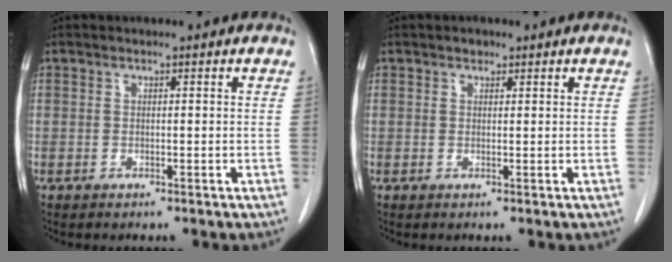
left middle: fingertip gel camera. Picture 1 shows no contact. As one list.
[{"total": 1.0, "force": [0.7, 0.6, 0.3], "torque": [-0.006, -0.001, 0.009]}]